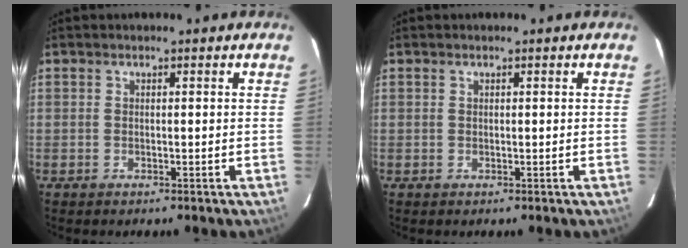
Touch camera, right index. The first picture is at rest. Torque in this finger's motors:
{"motor_torque": [0.00, -0.06, -0.02, 0.00]}